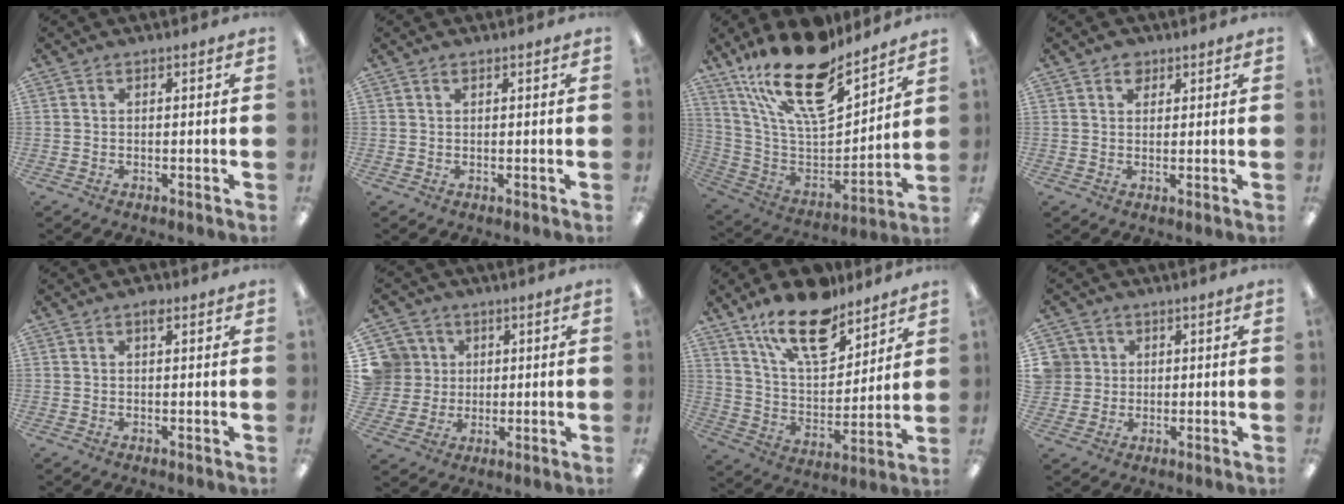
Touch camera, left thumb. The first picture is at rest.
{"total": 0.6, "force": [0.4, 0.2, 0.4], "torque": [-0.008, 0.003, 0.007]}
{"total": 22.9, "force": [16.9, 7.9, 13.3], "torque": [-0.234, -0.113, 0.295]}
{"total": 2.8, "force": [2.0, 1.8, 0.9], "torque": [-0.004, -0.004, 0.033]}
{"total": 1.7, "force": [0.9, 0.7, 1.2], "torque": [-0.010, -0.002, 0.012]}
{"total": 8.6, "force": [2.6, 8.1, 0.5], "torque": [-0.038, -0.005, 0.056]}
{"total": 17.9, "force": [13.3, 7.4, 9.5], "torque": [-0.164, -0.075, 0.232]}
{"total": 5.2, "force": [1.4, 5.0, 0.2], "torque": [-0.015, 0.008, 0.029]}